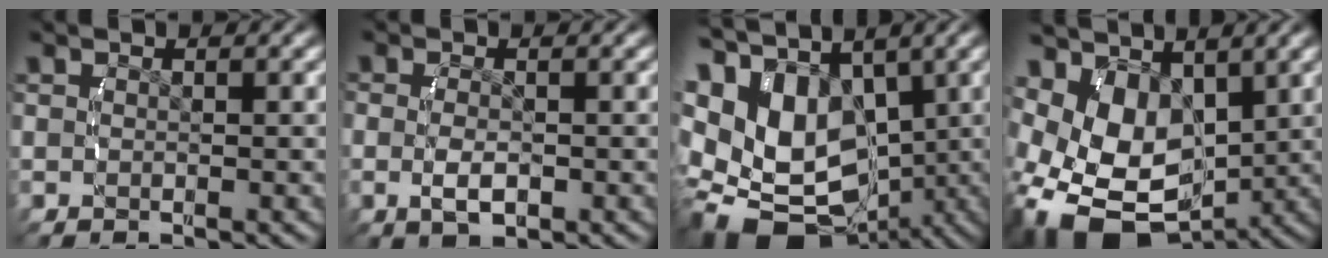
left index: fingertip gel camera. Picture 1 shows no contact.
{"total": 2.6, "force": [-0.7, 1.3, 2.1], "torque": [-0.037, -0.008, -0.007]}
{"total": 17.5, "force": [-4.3, 13.4, 10.4], "torque": [-0.237, -0.083, -0.045]}
{"total": 11.8, "force": [-1.6, 8.7, 7.7], "torque": [-0.191, -0.050, -0.007]}